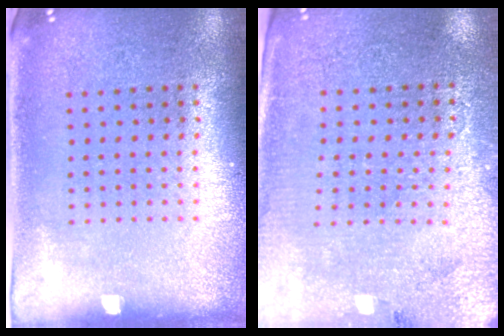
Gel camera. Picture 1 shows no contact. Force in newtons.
{"total": 3.0, "press": 2.9, "slide": 0.8}